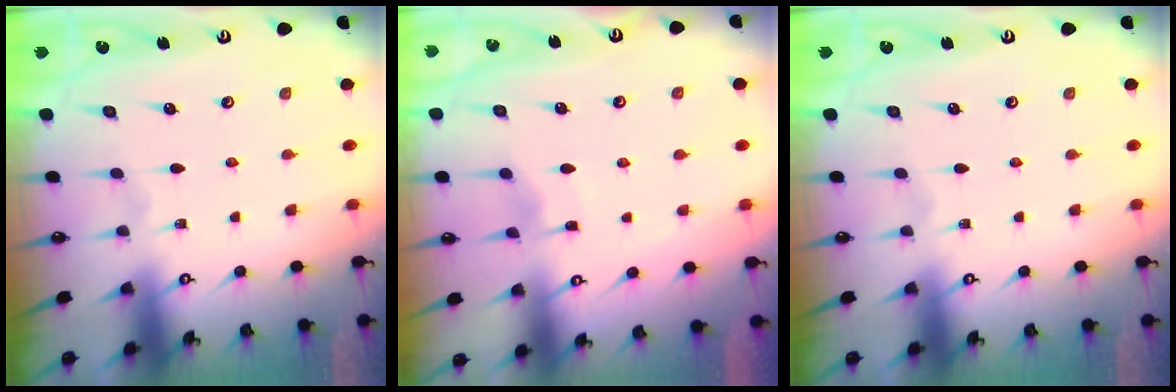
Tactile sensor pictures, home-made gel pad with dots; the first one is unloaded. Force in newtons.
{"total": 3.5, "press": 3.5, "slide": 0.5}
{"total": 0.0}